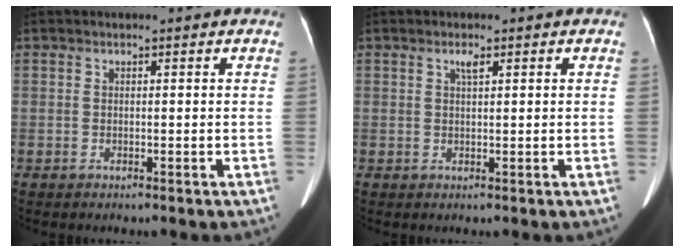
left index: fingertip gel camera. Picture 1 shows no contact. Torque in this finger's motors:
{"motor_torque": [0.52, -0.31, 0.22, 0.06]}